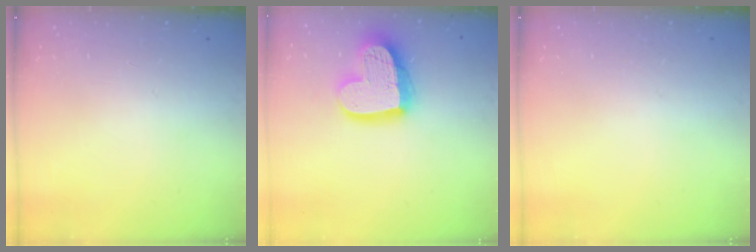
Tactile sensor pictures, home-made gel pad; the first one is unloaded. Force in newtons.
{"total": 20.0, "press": 20.0, "slide": 1.7}
{"total": 0.0}